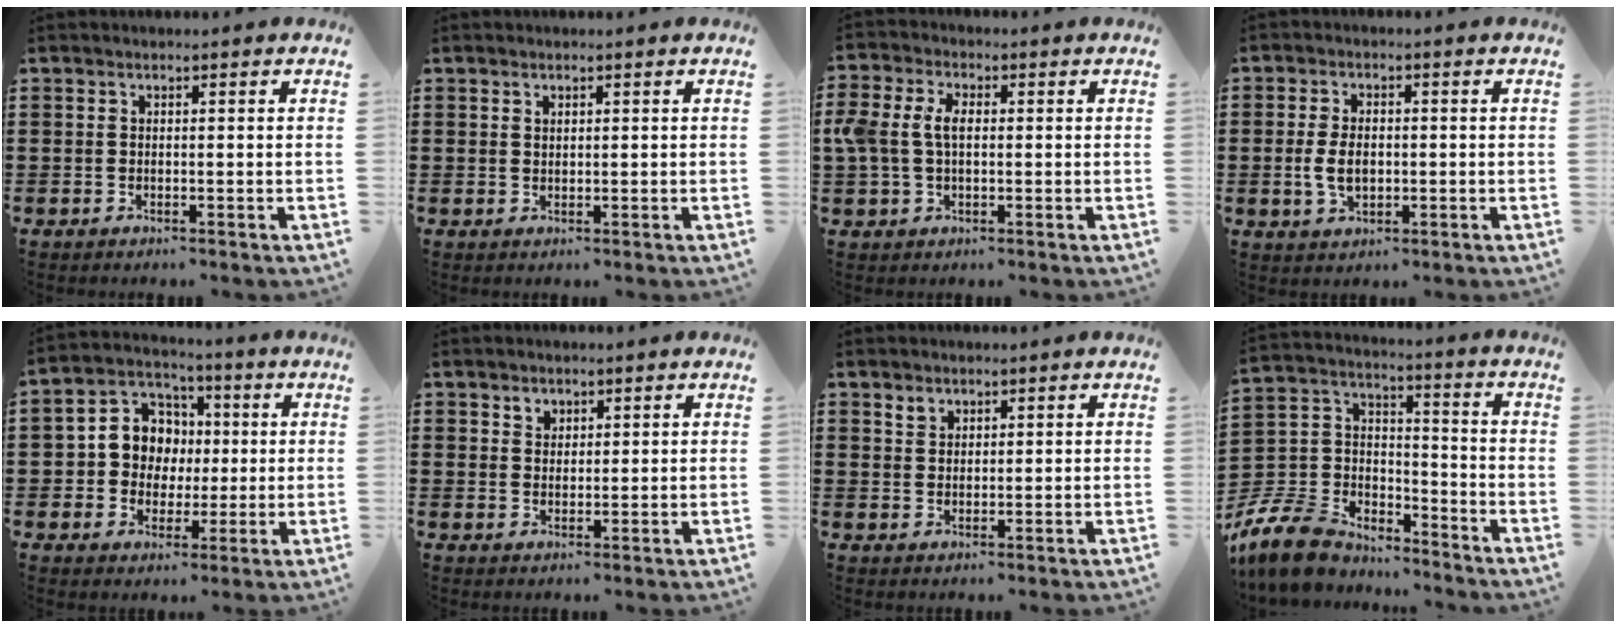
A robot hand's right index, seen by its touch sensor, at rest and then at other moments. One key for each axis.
{"total": 0.7, "fx": 0.6, "fy": 0.3, "fz": 0.2, "tx": -0.006, "ty": 0.000, "tz": 0.013}
{"total": 4.9, "fx": 0.4, "fy": 3.1, "fz": 3.8, "tx": -0.102, "ty": 0.003, "tz": -0.001}
{"total": 4.6, "fx": -0.4, "fy": 2.8, "fz": 3.7, "tx": -0.085, "ty": 0.002, "tz": -0.011}
{"total": 7.2, "fx": 0.6, "fy": 6.9, "fz": 1.9, "tx": -0.068, "ty": 0.013, "tz": 0.012}
{"total": 1.8, "fx": 1.4, "fy": 1.1, "fz": 0.1, "tx": -0.008, "ty": 0.003, "tz": 0.027}
{"total": 1.6, "fx": 1.3, "fy": 0.9, "fz": 0.1, "tx": -0.007, "ty": 0.002, "tz": 0.027}
{"total": 9.7, "fx": -8.5, "fy": 3.6, "fz": 2.8, "tx": -0.095, "ty": 0.009, "tz": -0.173}